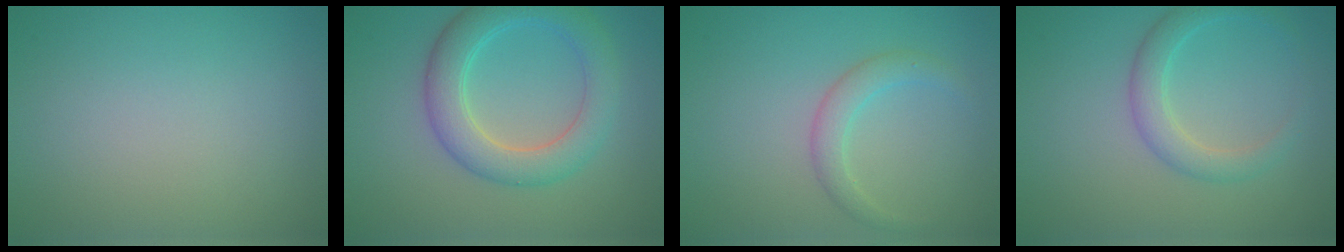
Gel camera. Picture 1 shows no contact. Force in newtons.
{"total": 5.3, "press": 5.3, "slide": 0.1}
{"total": 2.0, "press": 2.0, "slide": 0.2}
{"total": 2.8, "press": 2.7, "slide": 0.2}